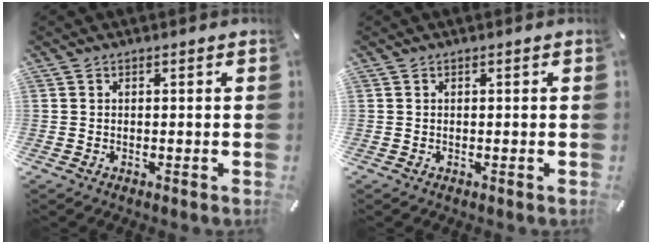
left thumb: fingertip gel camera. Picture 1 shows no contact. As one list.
[{"total": 0.0}]